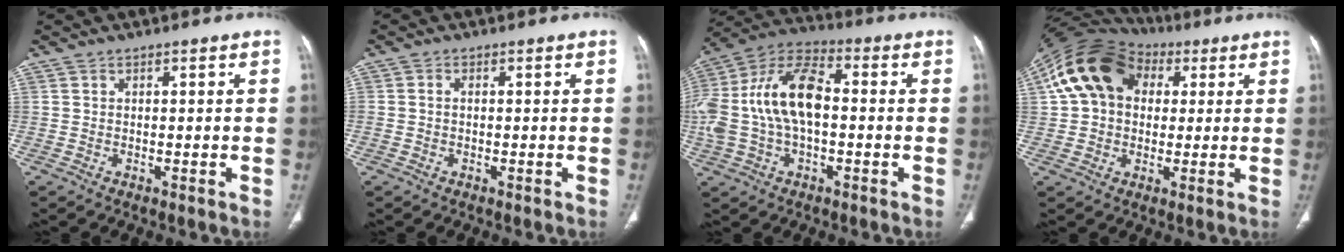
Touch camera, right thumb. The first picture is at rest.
{"total": 0.9, "force": [-0.1, 0.6, 0.7], "torque": [-0.012, 0.001, -0.003]}
{"total": 18.4, "force": [-0.1, 10.1, 15.4], "torque": [-0.323, 0.041, -0.005]}
{"total": 16.9, "force": [4.6, 12.6, 10.2], "torque": [-0.177, 0.030, 0.074]}